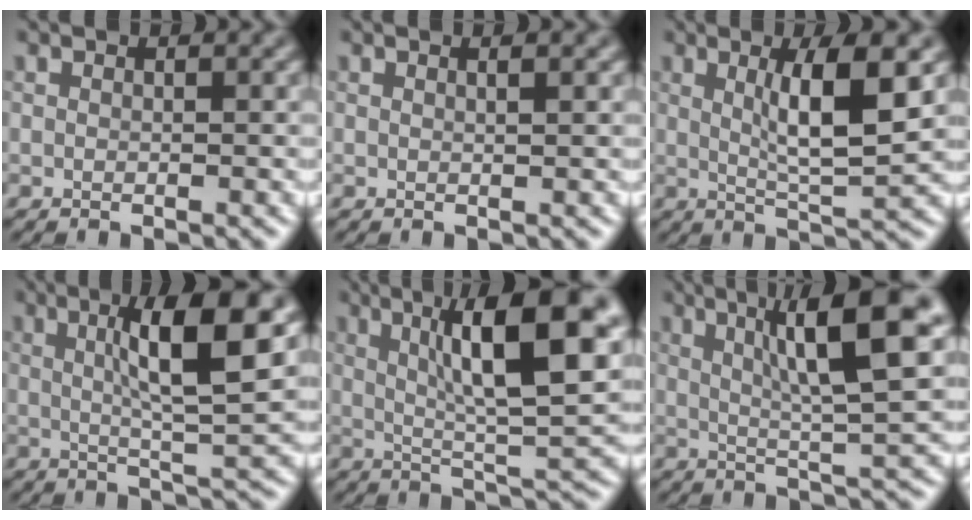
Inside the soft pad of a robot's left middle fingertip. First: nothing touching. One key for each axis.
{"total": 1.1, "fx": 0.5, "fy": 0.3, "fz": 0.9, "tx": -0.010, "ty": 0.001, "tz": 0.001}
{"total": 6.3, "fx": 1.5, "fy": 1.1, "fz": 6.0, "tx": -0.100, "ty": -0.002, "tz": 0.029}
{"total": 8.5, "fx": 2.3, "fy": 1.5, "fz": 8.1, "tx": -0.117, "ty": 0.008, "tz": 0.036}
{"total": 12.2, "fx": 4.0, "fy": 2.7, "fz": 11.2, "tx": -0.162, "ty": 0.014, "tz": 0.066}
{"total": 10.5, "fx": 3.7, "fy": 1.7, "fz": 9.7, "tx": -0.134, "ty": 0.011, "tz": 0.059}